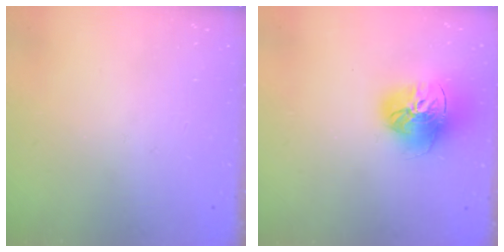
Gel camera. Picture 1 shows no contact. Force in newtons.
{"total": 17.9, "press": 17.9, "slide": 1.6}